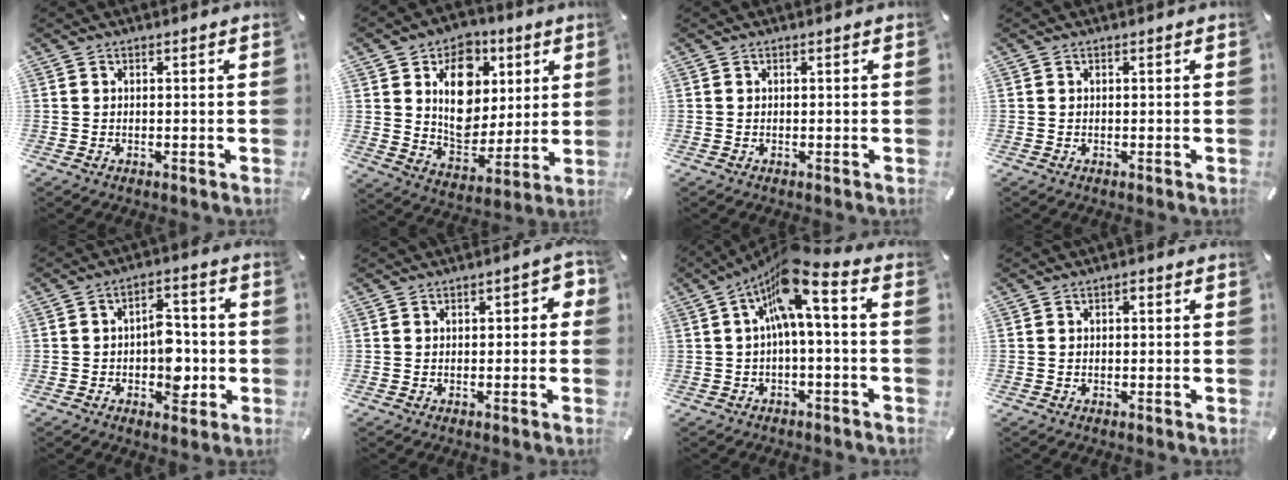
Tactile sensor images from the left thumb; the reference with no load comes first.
{"total": 14.6, "force": [4.5, 12.0, 7.1], "torque": [-0.090, -0.026, 0.086]}
{"total": 0.0}
{"total": 0.0}
{"total": 9.7, "force": [-1.7, 6.4, 7.1], "torque": [-0.079, 0.011, -0.028]}
{"total": 2.9, "force": [-0.6, 1.7, 2.3], "torque": [-0.034, 0.008, -0.014]}
{"total": 11.4, "force": [3.2, 2.4, 10.6], "torque": [-0.191, -0.021, 0.052]}
{"total": 1.2, "force": [-0.1, 0.7, 1.0], "torque": [-0.020, 0.004, -0.003]}